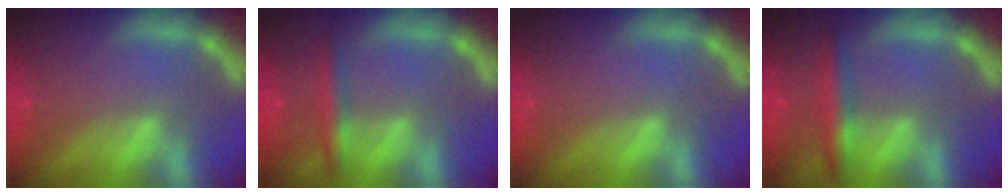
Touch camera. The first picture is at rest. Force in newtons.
{"total": 3.0}
{"total": 0.0}
{"total": 4.0}